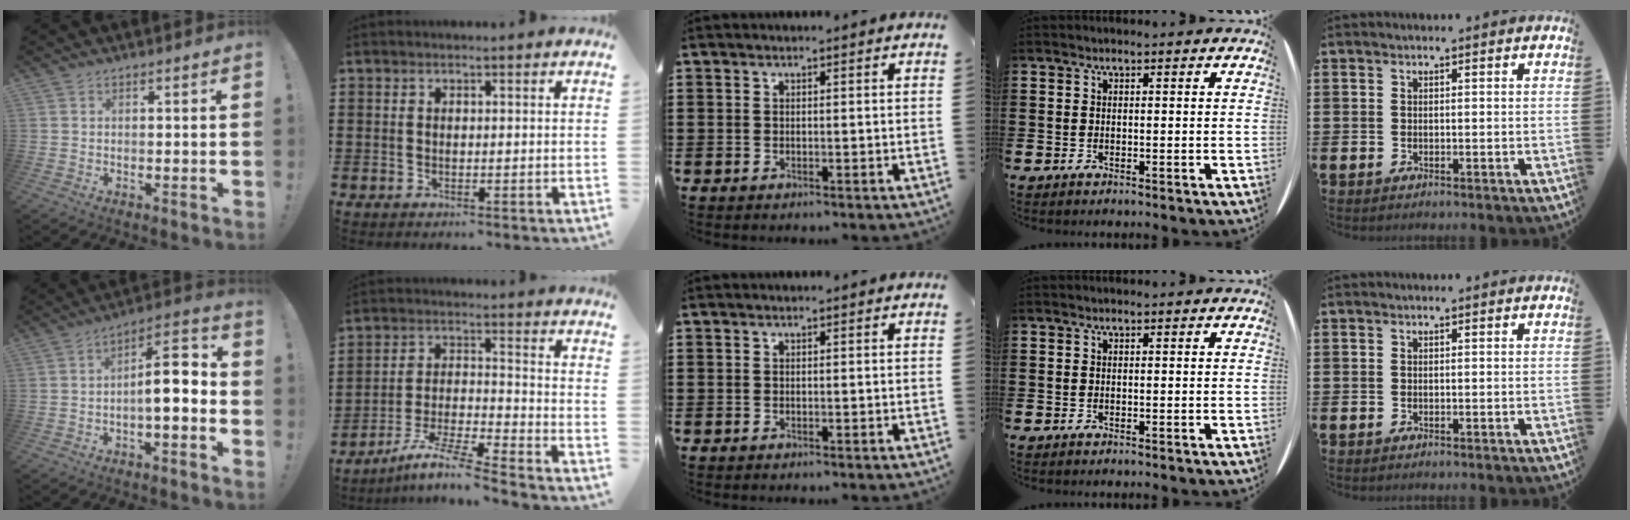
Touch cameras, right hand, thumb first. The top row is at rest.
{"thumb": {"total": 9.8, "force": [-2.4, 3.2, 9.0], "torque": [-0.140, 0.013, -0.042]}, "index": {"total": 7.8, "force": [-6.6, -0.4, 4.1], "torque": [-0.092, -0.011, -0.132]}}